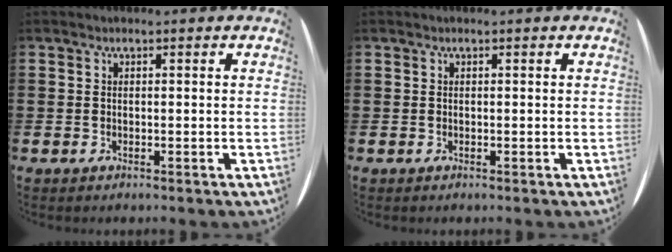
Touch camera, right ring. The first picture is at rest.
{"total": 0.0}